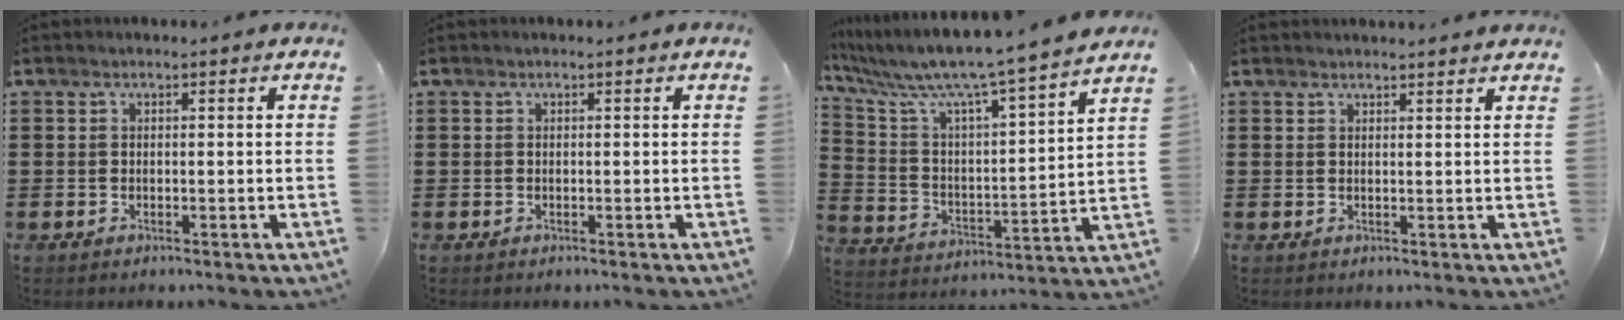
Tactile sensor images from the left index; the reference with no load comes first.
{"total": 0.0}
{"total": 8.1, "force": [7.2, -0.2, 3.9], "torque": [-0.108, -0.061, 0.111]}
{"total": 1.6, "force": [1.6, -0.1, 0.2], "torque": [-0.006, 0.001, 0.031]}